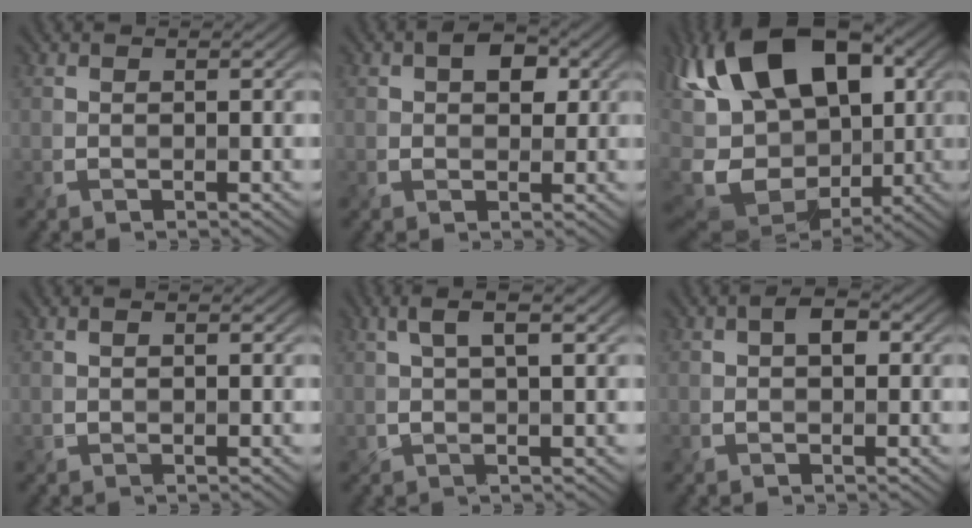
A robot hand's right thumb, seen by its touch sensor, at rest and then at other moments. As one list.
[{"total": 3.7, "force": [1.1, 2.6, 2.4], "torque": [-0.037, 0.005, 0.008]}, {"total": 19.6, "force": [1.8, 12.9, 14.6], "torque": [-0.309, 0.008, 0.039]}, {"total": 0.7, "force": [0.3, 0.2, 0.6], "torque": [-0.016, 0.003, 0.005]}, {"total": 4.4, "force": [1.4, 0.8, 4.1], "torque": [-0.087, 0.010, 0.023]}, {"total": 2.5, "force": [0.4, 1.5, 2.0], "torque": [-0.034, 0.007, 0.001]}]